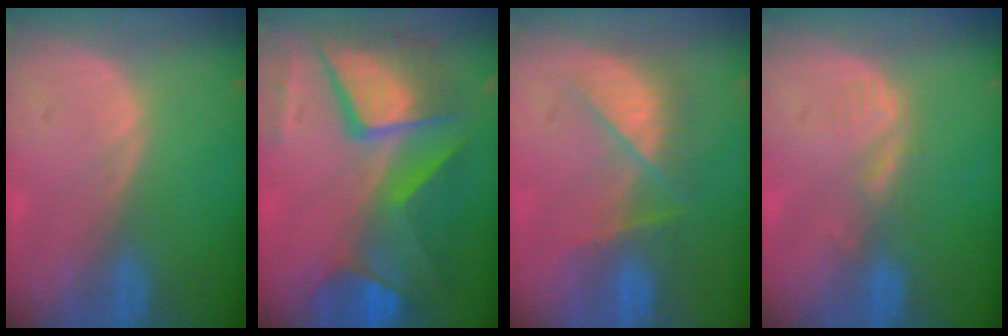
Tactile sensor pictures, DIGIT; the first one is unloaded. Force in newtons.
{"total": 11.9, "press": 11.8, "slide": 1.1}
{"total": 7.1, "press": 6.9, "slide": 1.2}
{"total": 2.0, "press": 2.0, "slide": 0.3}